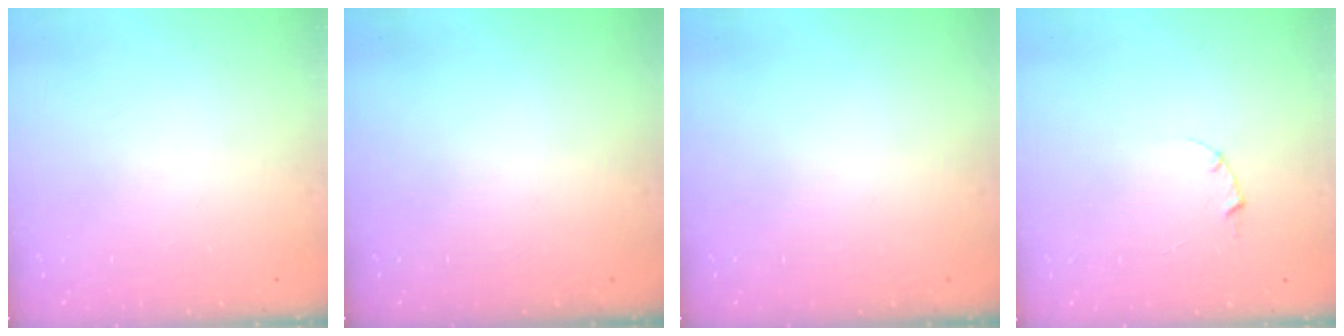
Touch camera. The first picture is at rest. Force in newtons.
{"total": 0.0}
{"total": 0.0}
{"total": 1.0, "press": 1.0, "slide": 0.3}